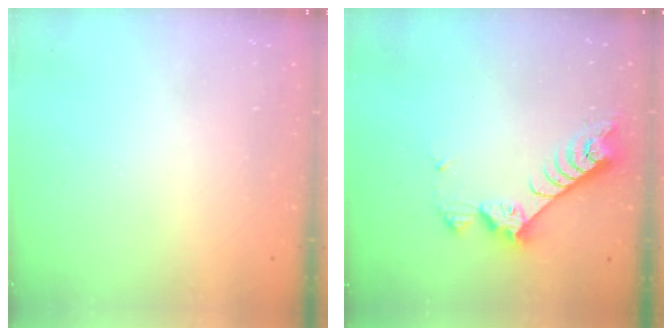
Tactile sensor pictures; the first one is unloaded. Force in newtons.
{"total": 7.7, "press": 7.6, "slide": 1.2}